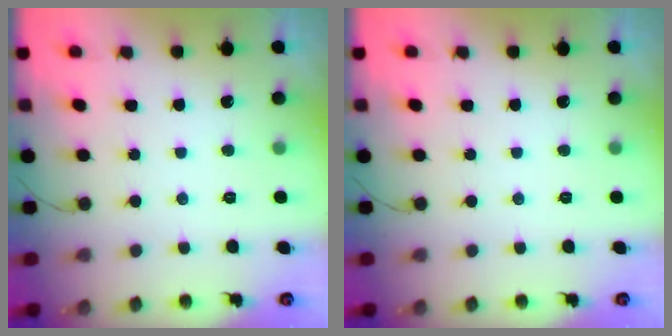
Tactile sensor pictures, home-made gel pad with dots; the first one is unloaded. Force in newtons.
{"total": 0.0}